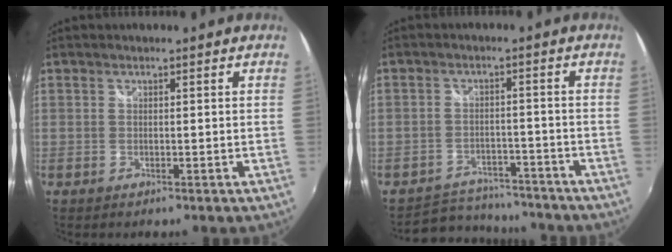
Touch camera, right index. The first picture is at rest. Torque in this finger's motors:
{"motor_torque": [-0.39, -0.01, -0.60, -0.18]}